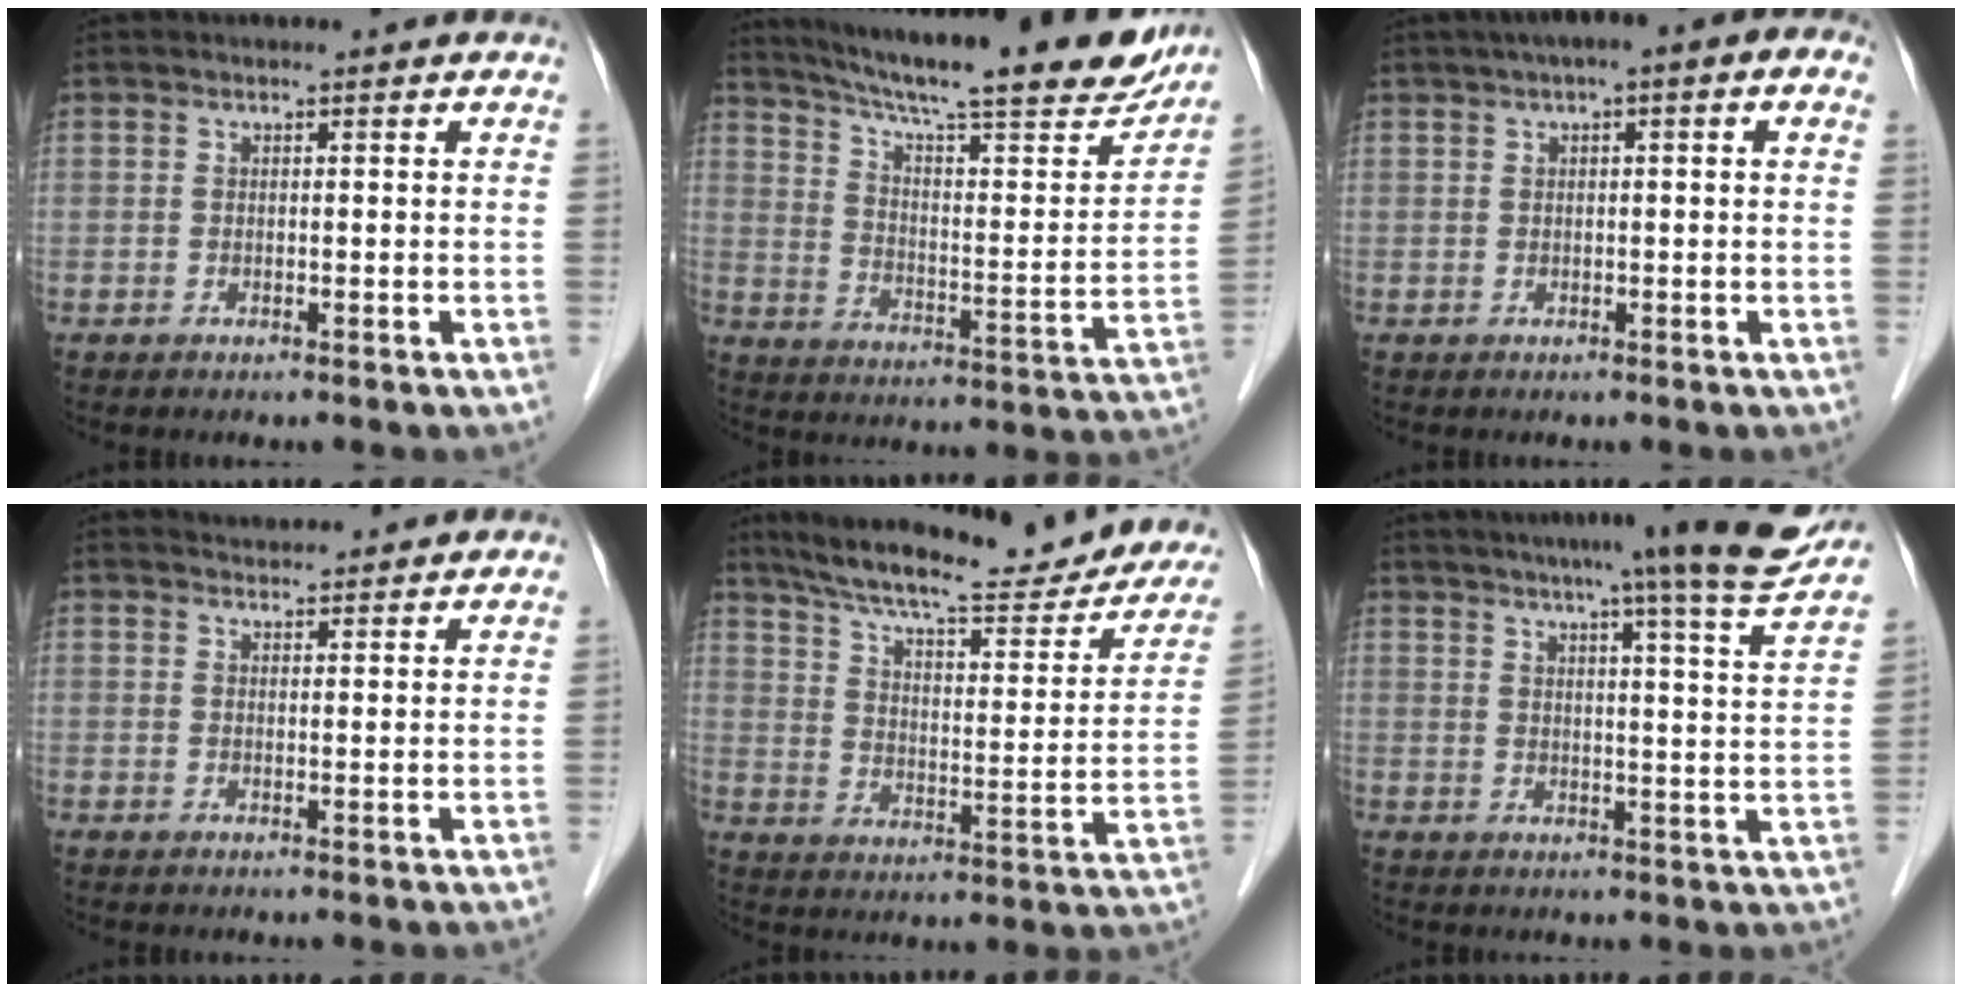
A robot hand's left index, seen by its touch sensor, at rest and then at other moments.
{"total": 26.3, "force": [22.2, 3.5, 13.7], "torque": [-0.218, -0.025, 0.303]}
{"total": 7.2, "force": [3.2, 1.5, 6.3], "torque": [-0.087, 0.039, 0.039]}
{"total": 3.6, "force": [3.6, 0.6, 0.3], "torque": [-0.011, 0.019, 0.051]}
{"total": 26.3, "force": [22.2, 5.0, 13.0], "torque": [-0.201, -0.019, 0.296]}
{"total": 15.7, "force": [13.5, -1.7, 7.8], "torque": [-0.115, -0.036, 0.160]}